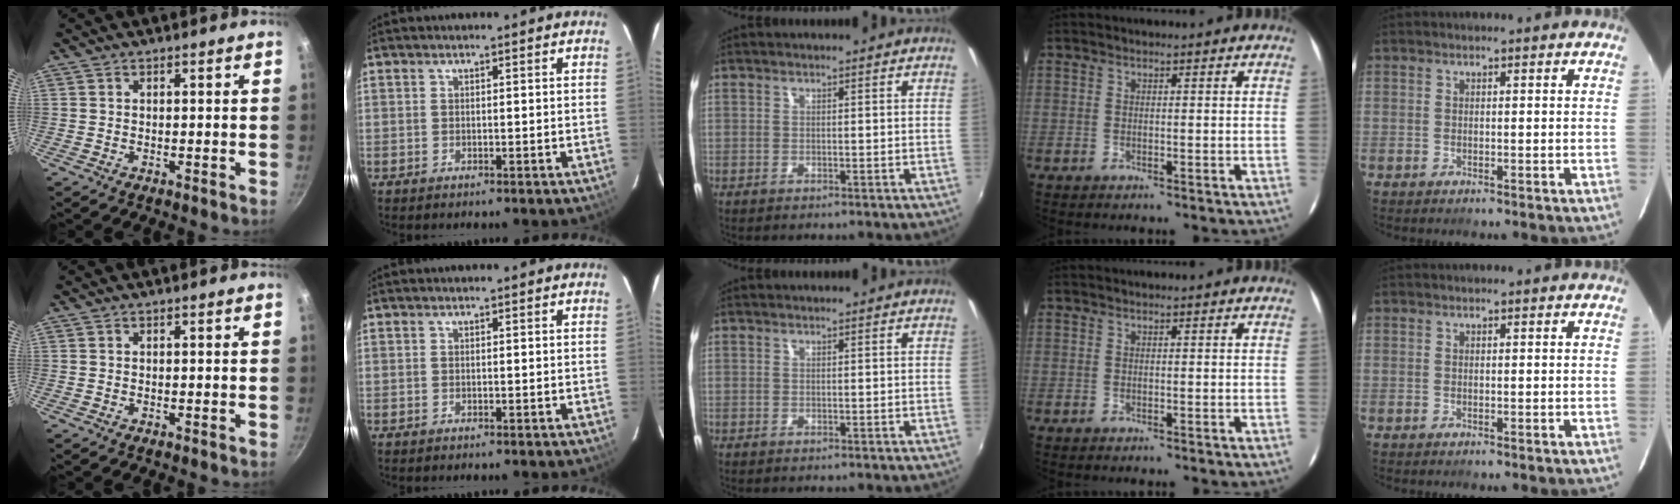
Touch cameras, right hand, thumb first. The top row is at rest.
{}